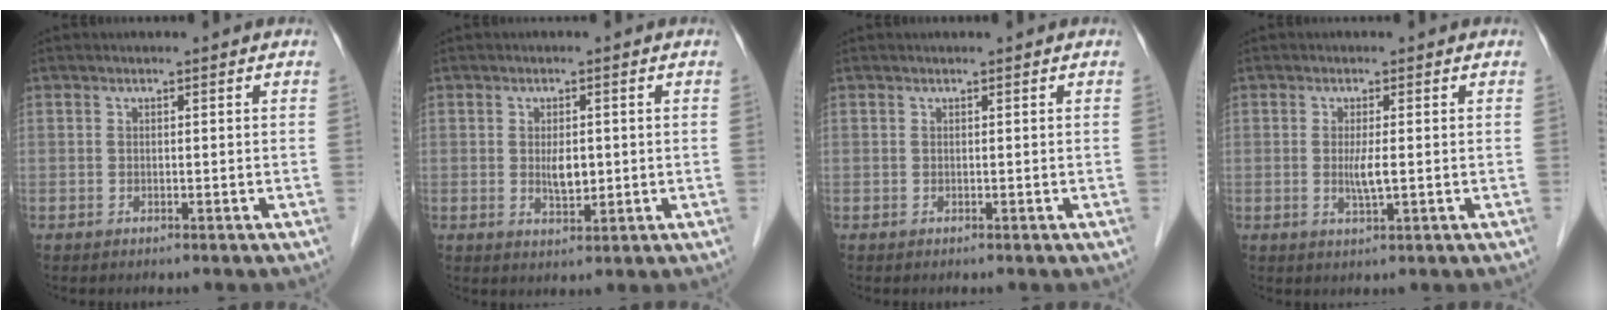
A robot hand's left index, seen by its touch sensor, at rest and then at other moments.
{"total": 3.2, "force": [0.0, 1.4, 2.9], "torque": [-0.052, -0.006, 0.003]}
{"total": 0.0}
{"total": 2.7, "force": [-0.2, 0.1, 2.7], "torque": [-0.057, -0.009, -0.003]}